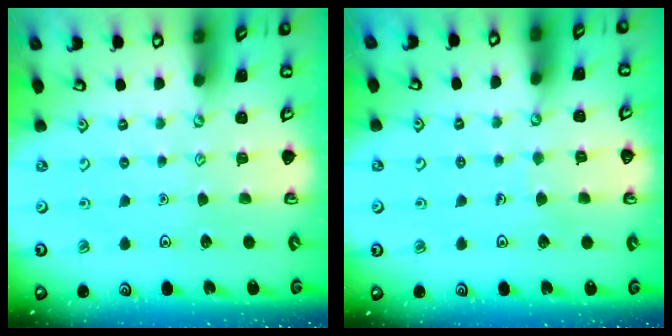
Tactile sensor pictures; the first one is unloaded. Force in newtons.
{"total": 2.3, "press": 2.3, "slide": 0.1}